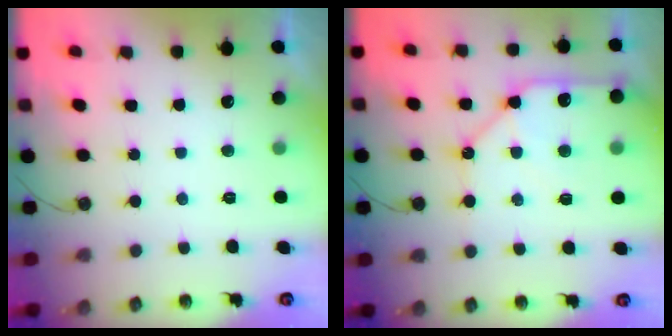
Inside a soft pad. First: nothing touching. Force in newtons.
{"total": 13.3, "press": 13.2, "slide": 1.6}